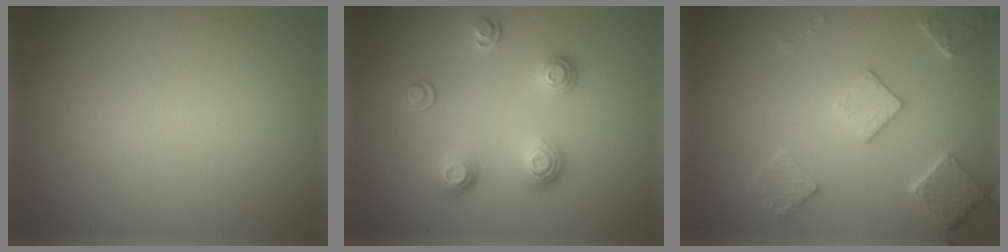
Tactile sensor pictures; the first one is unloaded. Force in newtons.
{"total": 3.4, "press": 2.6, "slide": 2.2}
{"total": 4.7, "press": 3.9, "slide": 2.8}